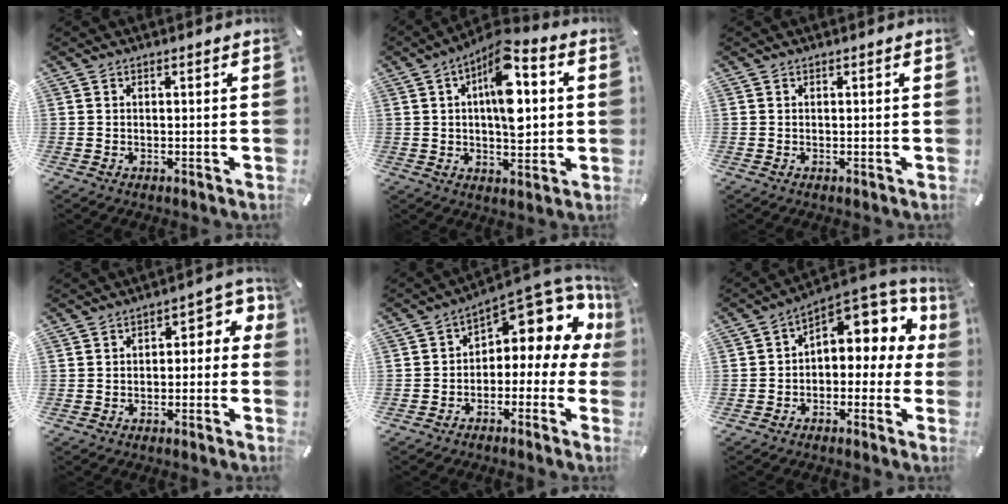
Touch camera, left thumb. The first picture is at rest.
{"total": 13.4, "force": [3.2, 6.8, 11.2], "torque": [-0.172, -0.017, 0.050]}
{"total": 0.0}
{"total": 5.0, "force": [-1.0, 3.4, 3.5], "torque": [-0.051, 0.005, -0.026]}
{"total": 10.4, "force": [6.8, 4.6, 6.4], "torque": [-0.094, -0.066, 0.110]}
{"total": 9.3, "force": [4.5, 5.9, 5.7], "torque": [-0.075, -0.039, 0.079]}